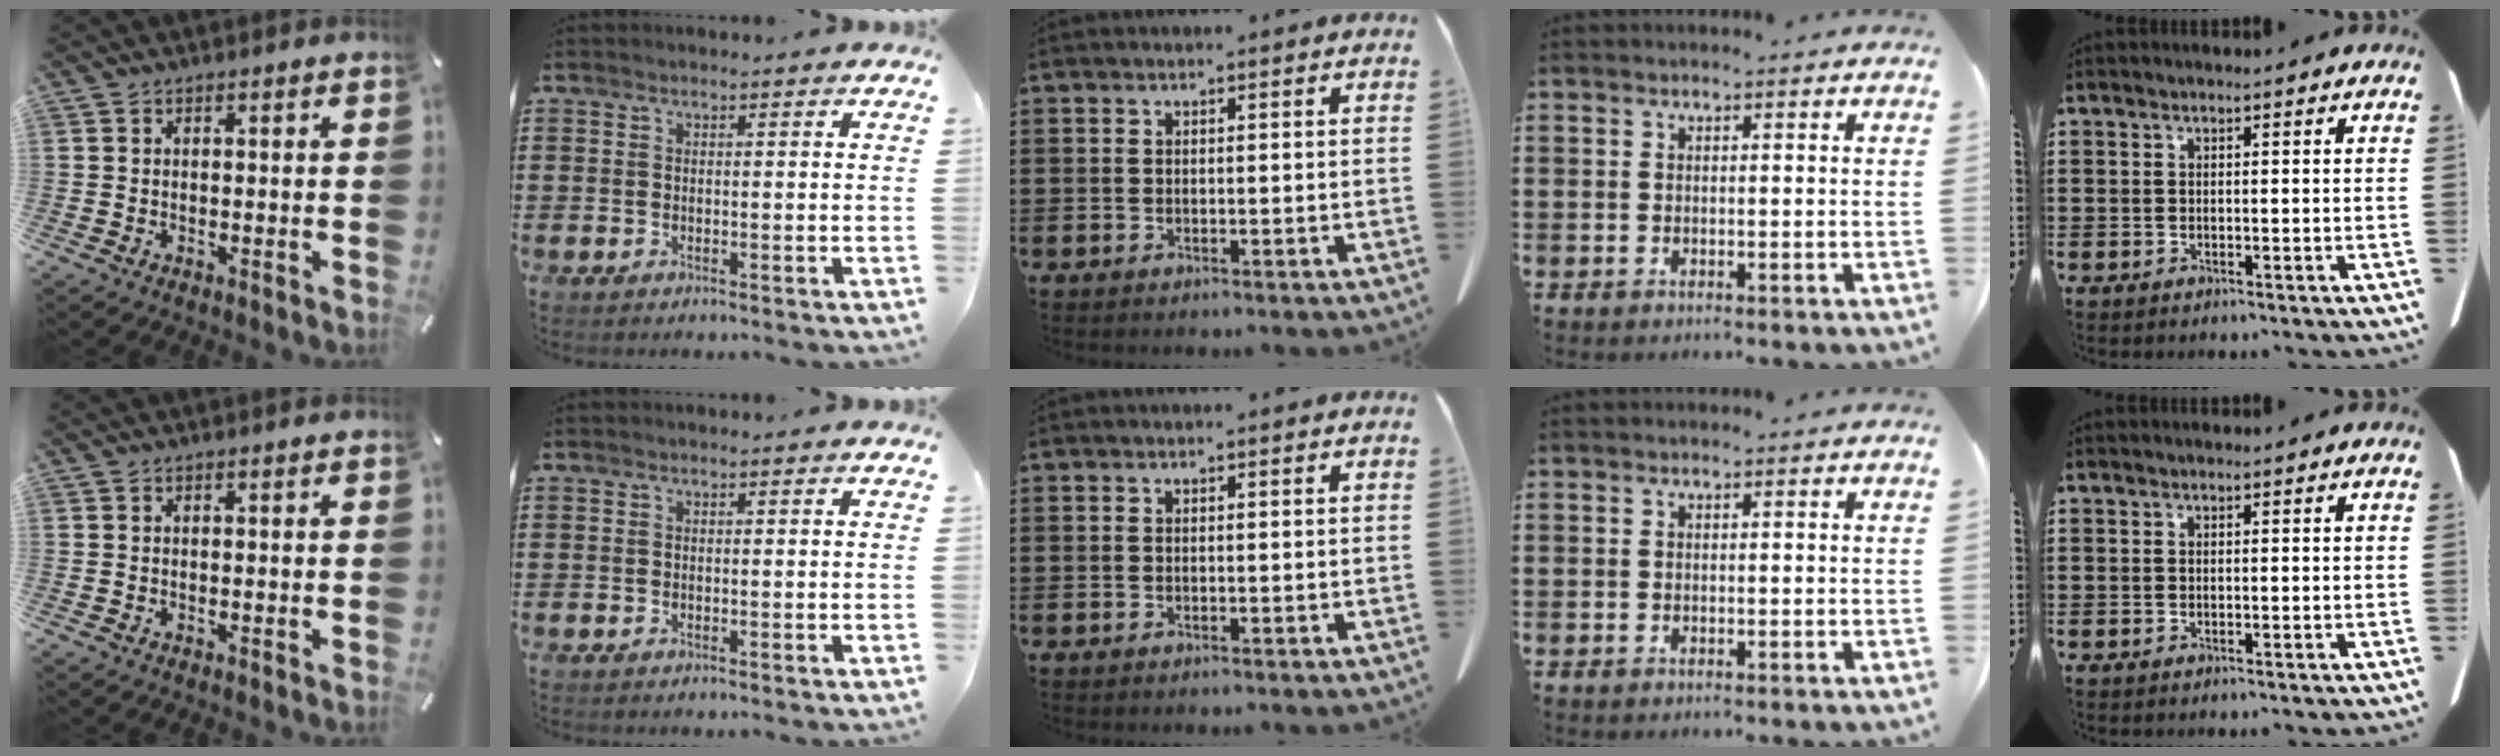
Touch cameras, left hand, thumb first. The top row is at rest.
{}